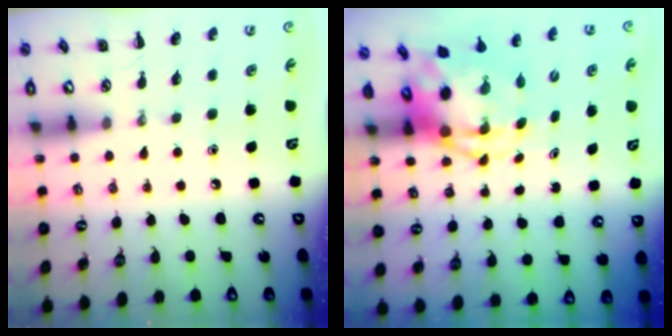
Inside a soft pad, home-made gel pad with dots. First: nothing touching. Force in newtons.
{"total": 5.6, "press": 5.3, "slide": 1.7}